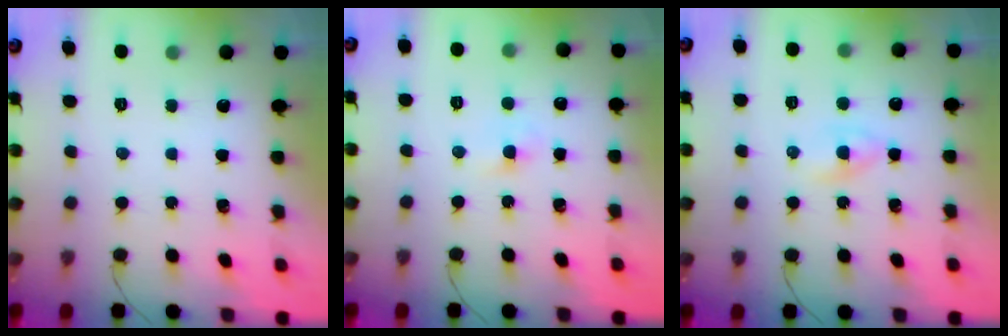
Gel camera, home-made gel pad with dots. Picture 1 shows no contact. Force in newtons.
{"total": 2.3, "press": 2.1, "slide": 0.9}
{"total": 2.7, "press": 2.4, "slide": 1.1}